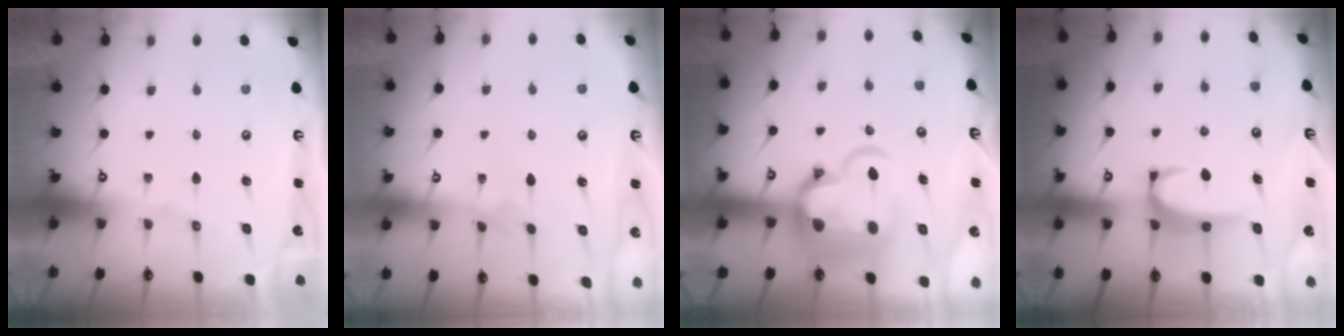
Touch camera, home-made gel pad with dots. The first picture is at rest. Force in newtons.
{"total": 3.0, "press": 3.0, "slide": 0.3}
{"total": 9.3, "press": 9.0, "slide": 2.4}
{"total": 3.2, "press": 3.1, "slide": 0.6}